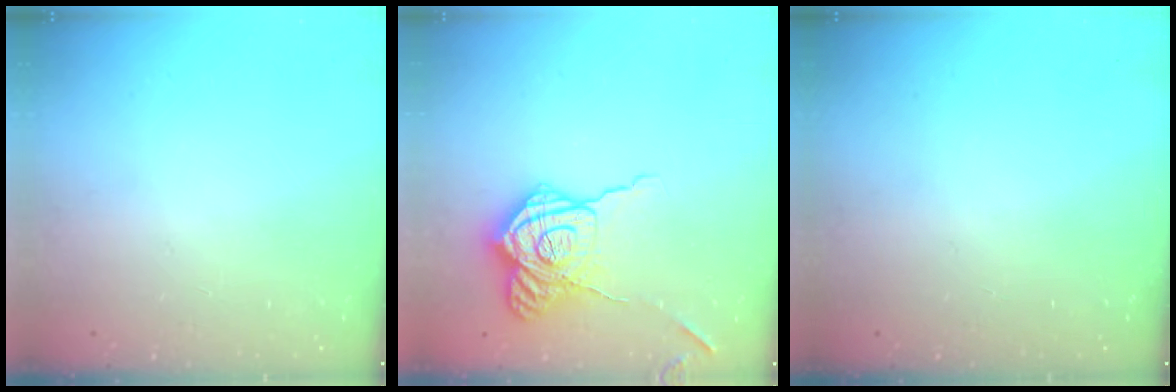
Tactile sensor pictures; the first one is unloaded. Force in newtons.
{"total": 18.6, "press": 18.6, "slide": 1.4}
{"total": 0.0}